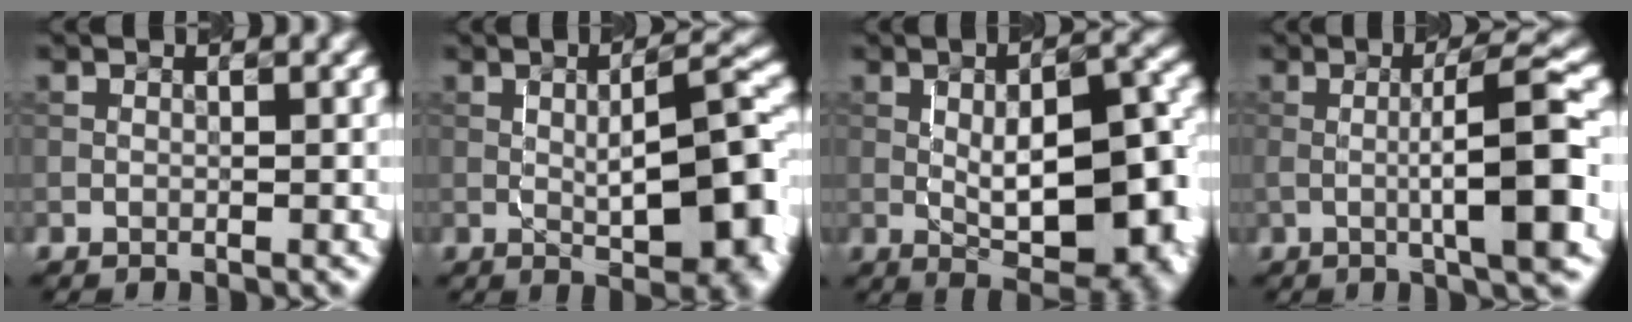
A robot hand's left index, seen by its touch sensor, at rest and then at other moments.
{"total": 8.5, "force": [-0.7, 2.3, 8.1], "torque": [-0.111, 0.005, -0.010]}
{"total": 11.2, "force": [-1.1, 4.4, 10.2], "torque": [-0.140, 0.001, -0.014]}
{"total": 7.6, "force": [-0.4, 1.2, 7.5], "torque": [-0.111, 0.008, -0.007]}